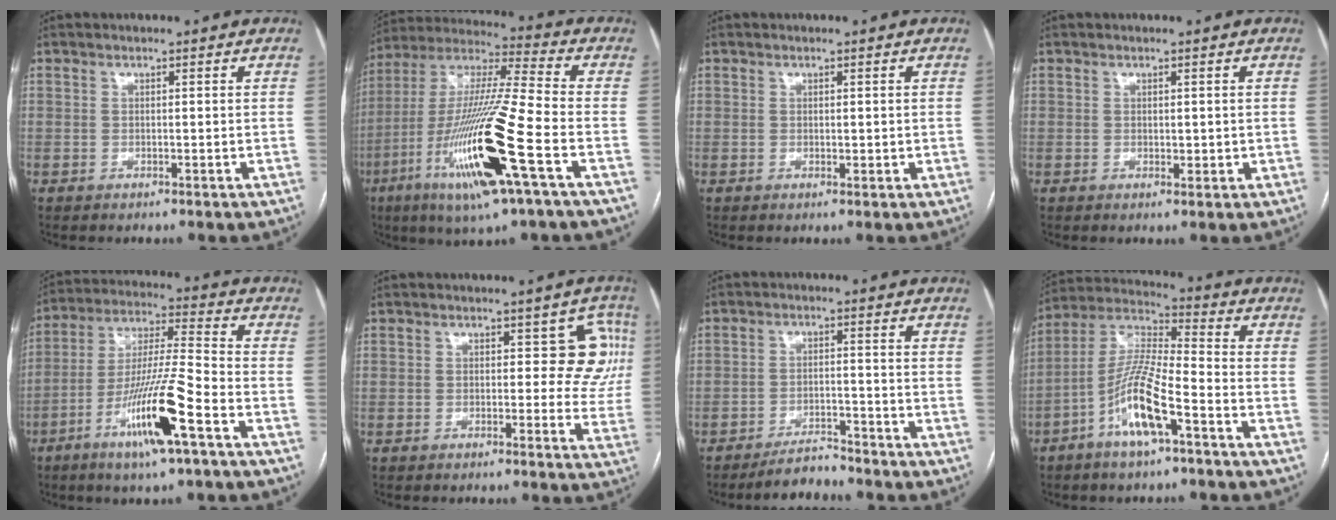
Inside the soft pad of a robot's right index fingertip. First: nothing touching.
{"total": 21.4, "force": [-8.0, 1.0, 19.8], "torque": [-0.412, -0.029, -0.150]}
{"total": 0.8, "force": [0.2, 0.6, 0.4], "torque": [-0.004, 0.000, 0.005]}
{"total": 1.2, "force": [0.2, 0.9, 0.8], "torque": [-0.009, -0.001, 0.007]}
{"total": 15.7, "force": [-7.4, 0.5, 13.8], "torque": [-0.273, -0.014, -0.132]}
{"total": 7.2, "force": [1.6, 4.1, 5.7], "torque": [-0.033, 0.018, 0.013]}
{"total": 4.2, "force": [-4.1, 0.7, 0.9], "torque": [-0.019, -0.011, -0.072]}
{"total": 12.1, "force": [-5.6, 2.0, 10.5], "torque": [-0.219, 0.001, -0.110]}